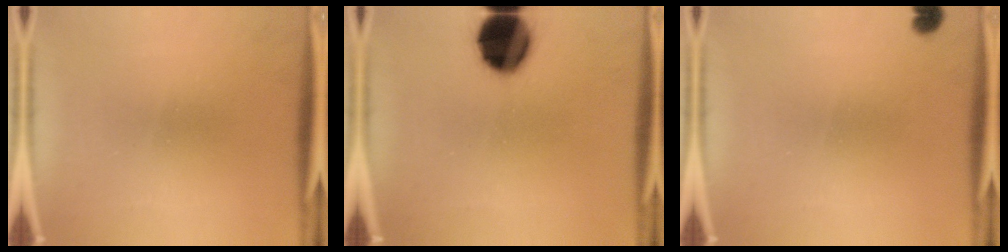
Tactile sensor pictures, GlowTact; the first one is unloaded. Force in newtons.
{"total": 16.1}
{"total": 1.5}